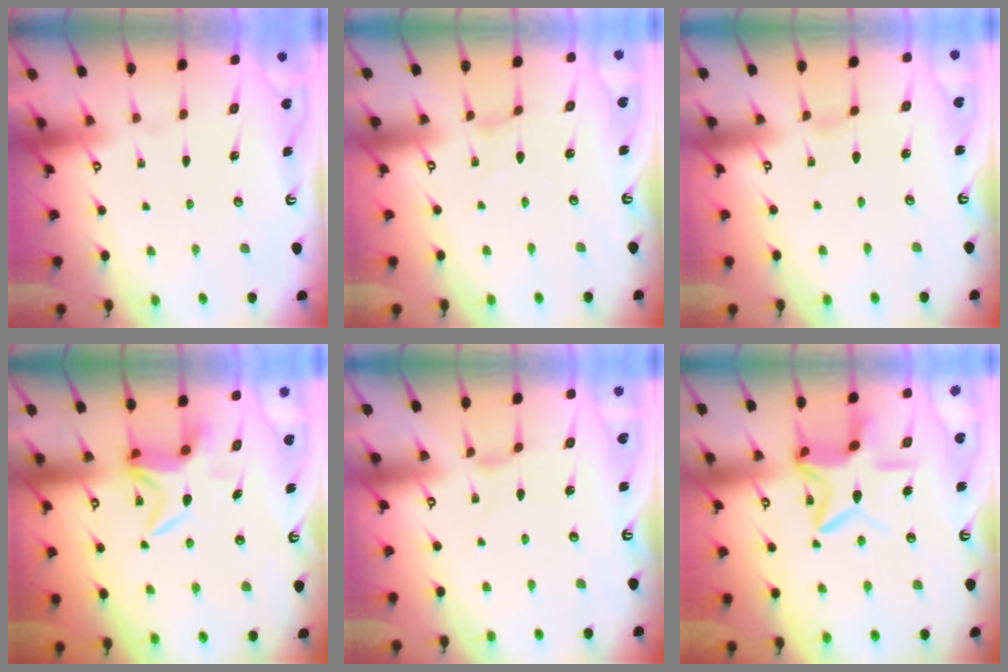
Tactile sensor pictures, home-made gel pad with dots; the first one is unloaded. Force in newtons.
{"total": 0.0}
{"total": 0.0}
{"total": 6.7, "press": 6.7, "slide": 0.5}
{"total": 1.2, "press": 1.2, "slide": 0.4}
{"total": 11.3, "press": 11.3, "slide": 0.7}